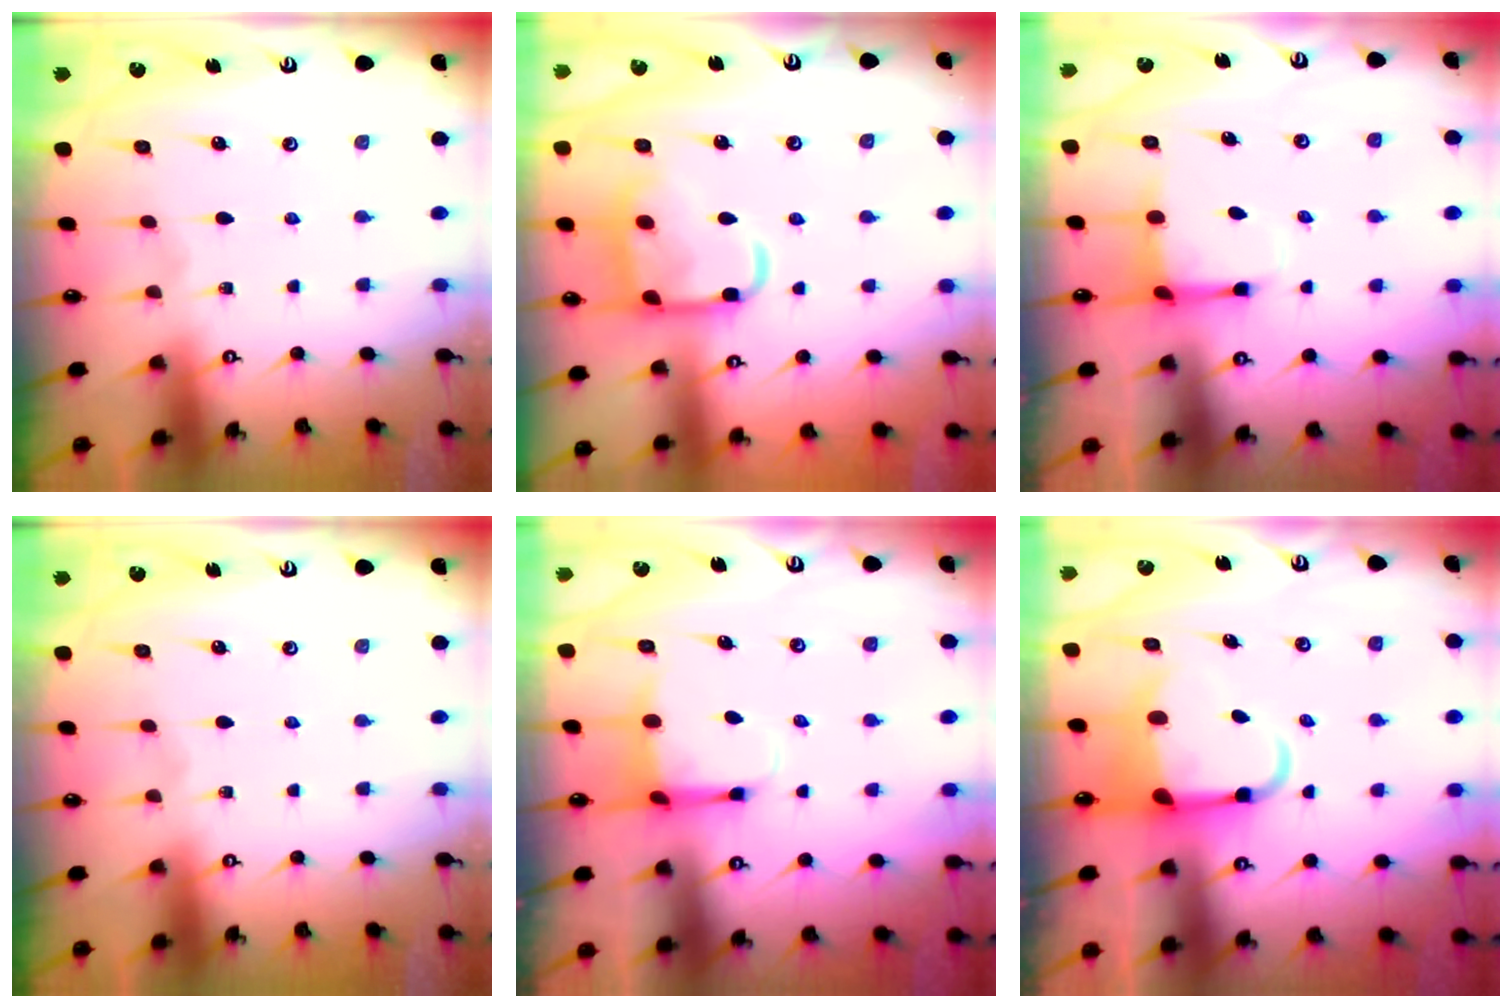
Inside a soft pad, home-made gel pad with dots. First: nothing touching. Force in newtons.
{"total": 15.5, "press": 15.4, "slide": 1.2}
{"total": 4.0, "press": 3.8, "slide": 1.3}
{"total": 0.0}
{"total": 5.2, "press": 5.1, "slide": 1.1}
{"total": 6.7, "press": 6.5, "slide": 1.6}